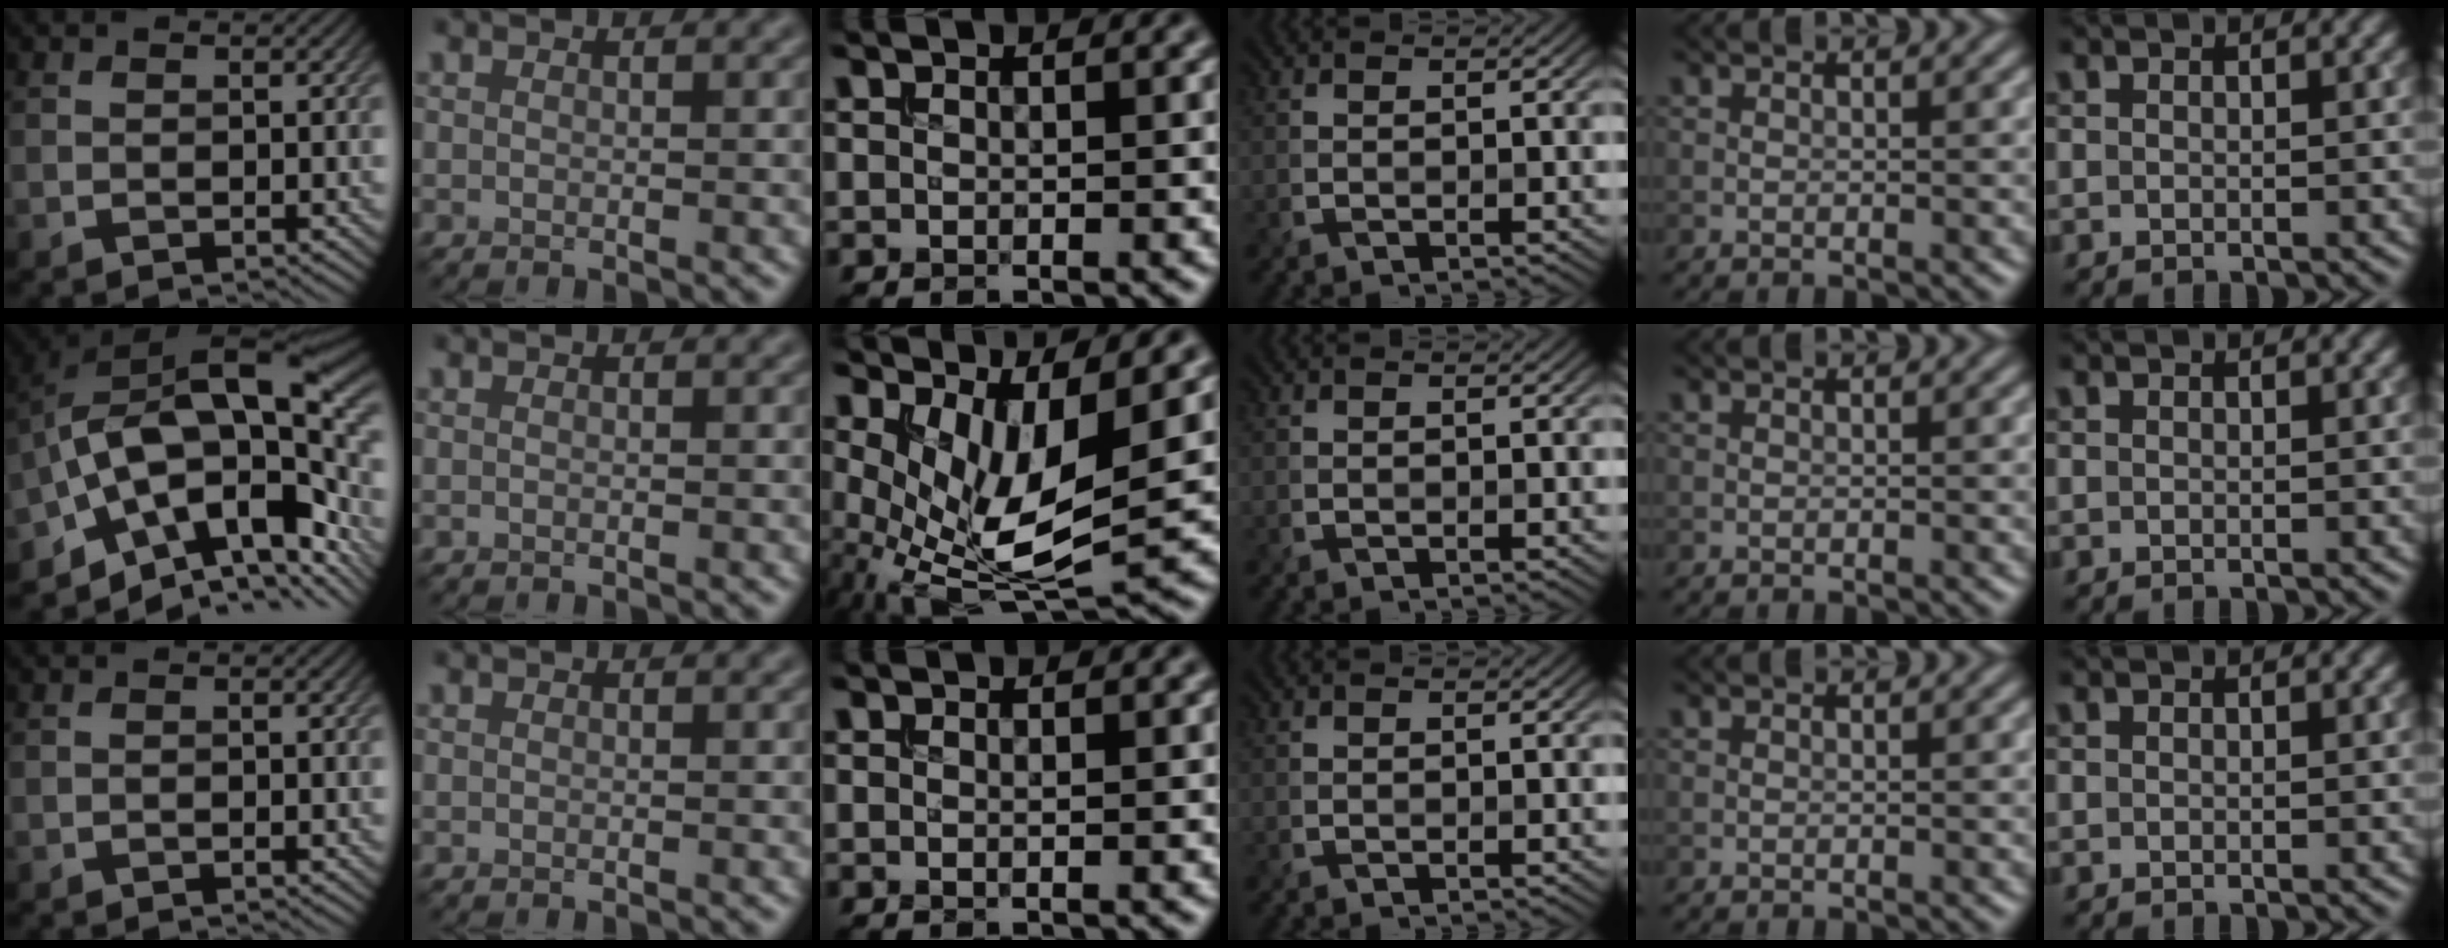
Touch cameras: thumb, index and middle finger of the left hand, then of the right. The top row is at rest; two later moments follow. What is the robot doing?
{"motion": "insert", "object": "bucket"}